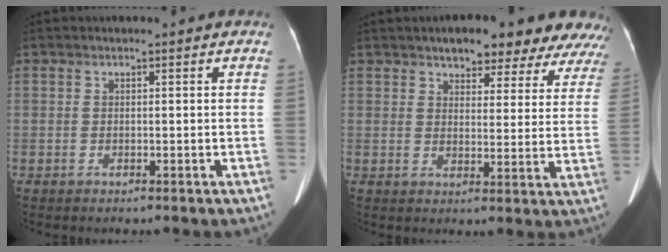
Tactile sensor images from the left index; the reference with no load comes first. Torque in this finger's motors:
{"motor_torque": [1.12, -1.02, 0.20, 0.08]}